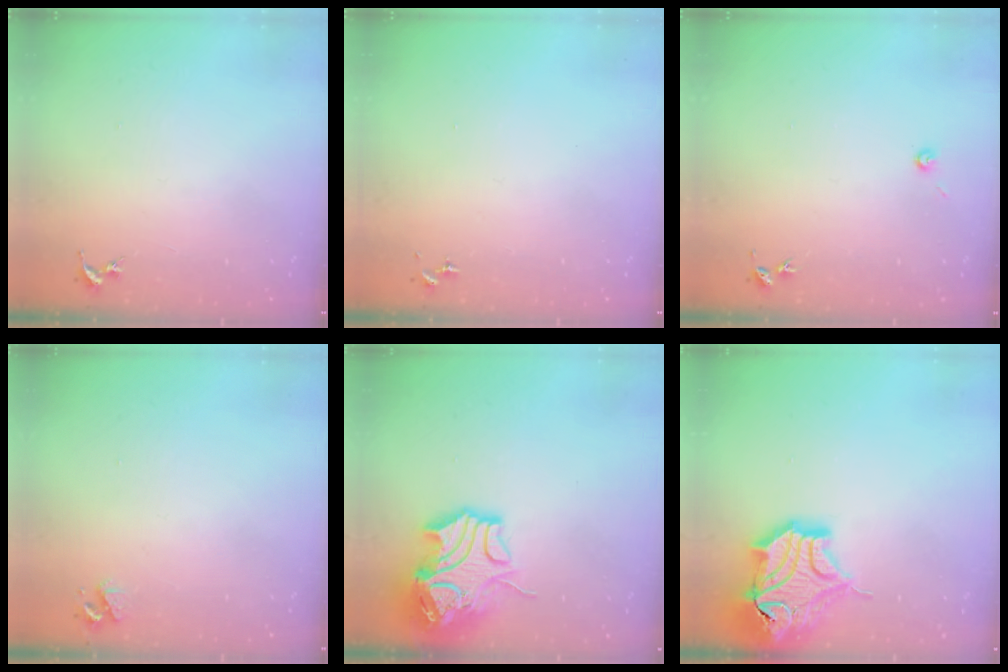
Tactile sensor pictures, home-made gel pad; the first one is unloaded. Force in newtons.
{"total": 0.0}
{"total": 3.0, "press": 3.0, "slide": 0.3}
{"total": 3.3, "press": 3.3, "slide": 0.5}
{"total": 13.9, "press": 13.8, "slide": 2.1}
{"total": 20.0, "press": 19.8, "slide": 2.7}